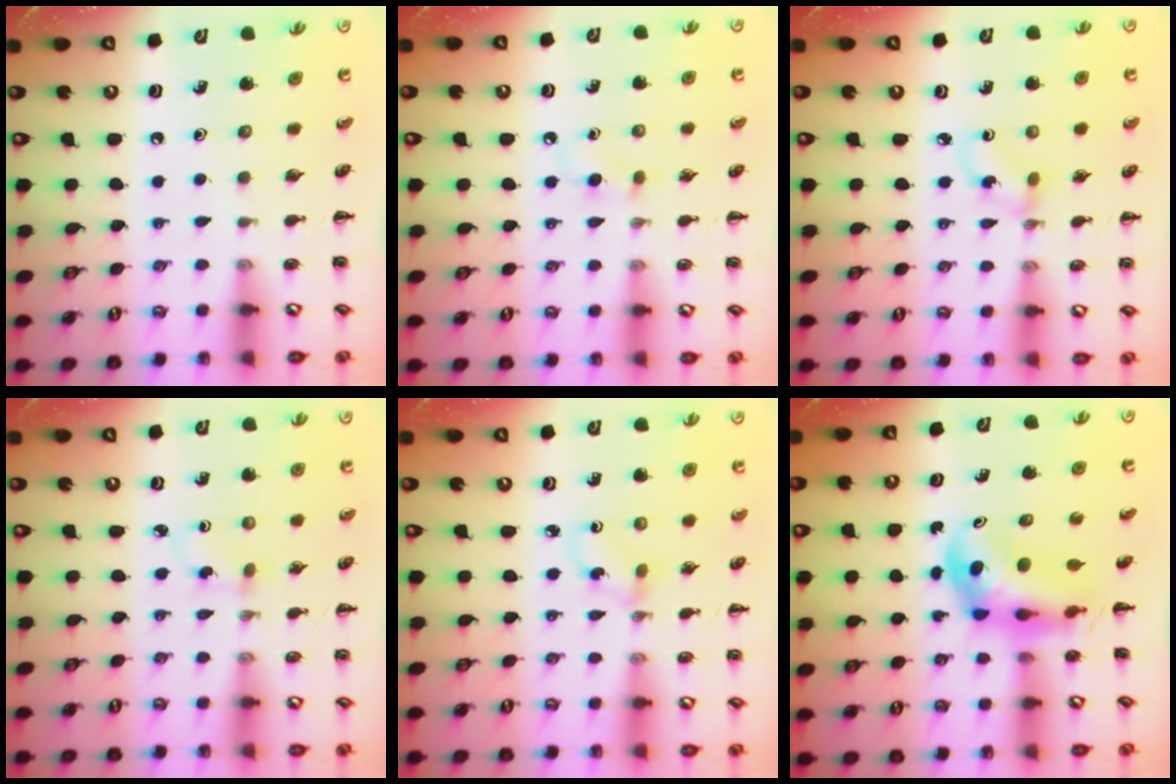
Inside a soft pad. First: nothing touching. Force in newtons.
{"total": 2.6, "press": 2.4, "slide": 1.1}
{"total": 1.6, "press": 1.4, "slide": 0.6}
{"total": 1.9, "press": 1.6, "slide": 0.9}
{"total": 1.5, "press": 1.3, "slide": 0.7}
{"total": 6.1, "press": 6.0, "slide": 1.3}